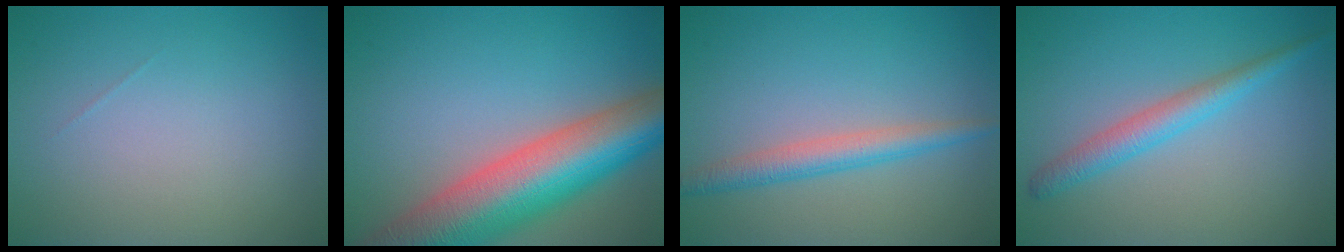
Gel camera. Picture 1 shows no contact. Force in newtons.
{"total": 12.6, "press": 12.6, "slide": 0.5}
{"total": 2.9, "press": 2.9, "slide": 0.1}
{"total": 2.9, "press": 2.9, "slide": 0.0}